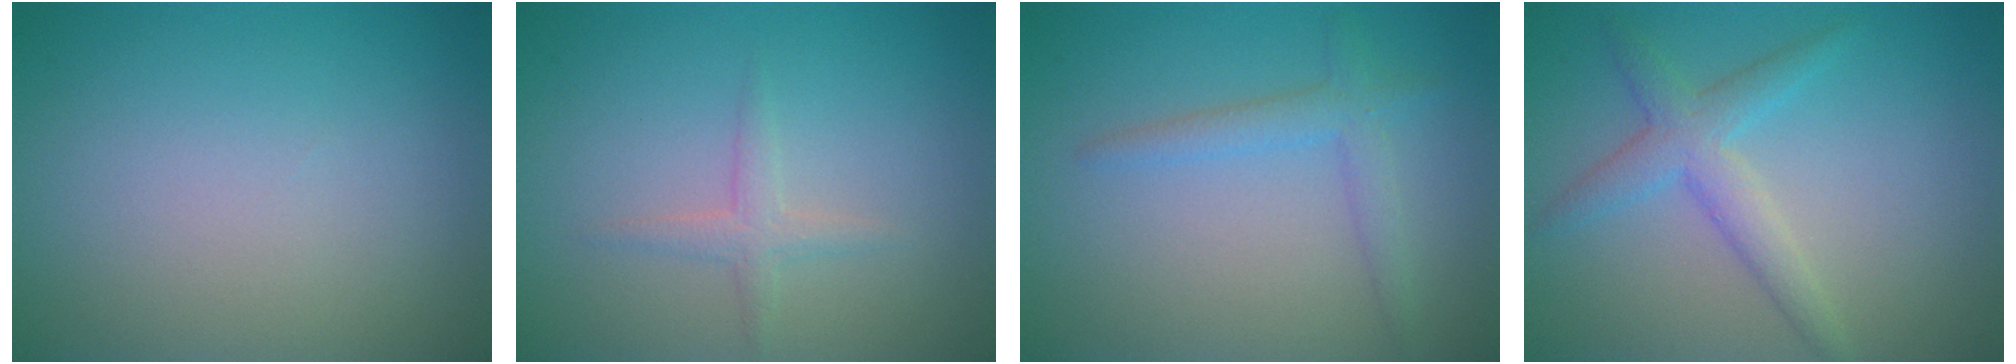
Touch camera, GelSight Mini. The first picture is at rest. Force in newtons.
{"total": 1.4, "press": 1.4, "slide": 0.1}
{"total": 1.3, "press": 1.3, "slide": 0.1}
{"total": 3.2, "press": 3.2, "slide": 0.1}